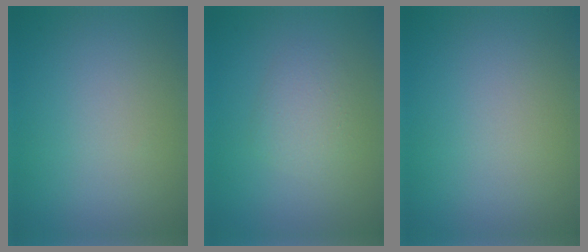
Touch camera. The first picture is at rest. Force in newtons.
{"total": 1.9, "press": 1.9, "slide": 0.0}
{"total": 0.0}